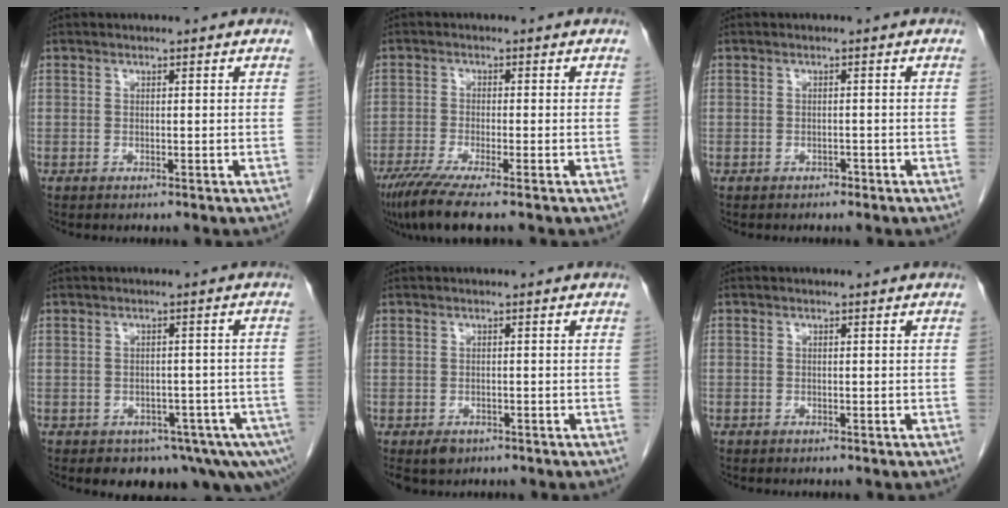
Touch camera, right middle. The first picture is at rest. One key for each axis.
{"total": 6.9, "fx": -5.1, "fy": -0.3, "fz": 4.6, "tx": -0.078, "ty": -0.022, "tz": -0.090}
{"total": 0.7, "fx": -0.6, "fy": 0.4, "fz": 0.2, "tx": -0.007, "ty": 0.000, "tz": -0.009}
{"total": 10.9, "fx": -7.1, "fy": 5.5, "fz": 6.2, "tx": -0.057, "ty": -0.003, "tz": -0.085}
{"total": 2.8, "fx": -1.8, "fy": 1.9, "fz": 1.0, "tx": -0.018, "ty": -0.002, "tz": -0.024}
{"total": 0.8, "fx": -0.5, "fy": 0.5, "fz": 0.0, "tx": -0.010, "ty": 0.002, "tz": -0.010}